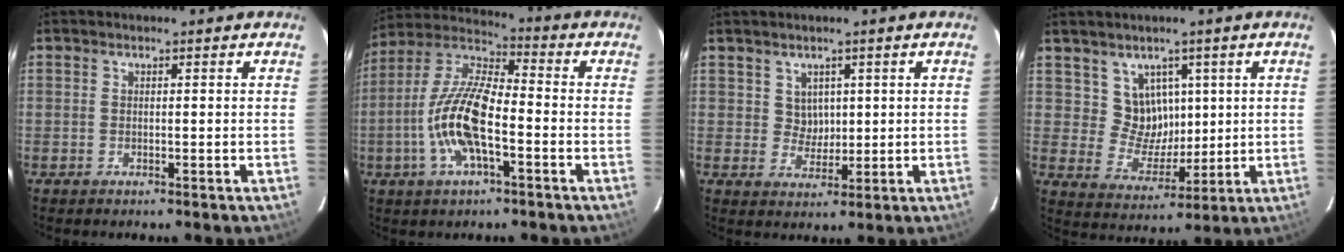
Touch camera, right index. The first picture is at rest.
{"total": 14.3, "force": [-4.4, 4.9, 12.7], "torque": [-0.262, 0.000, -0.090]}
{"total": 3.4, "force": [1.3, 3.1, 0.4], "torque": [-0.003, 0.007, 0.027]}
{"total": 7.4, "force": [3.0, 6.5, 1.7], "torque": [-0.029, 0.005, 0.067]}